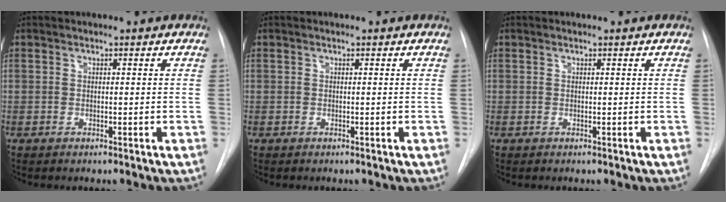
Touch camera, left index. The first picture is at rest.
{"total": 0.0}
{"total": 0.0}